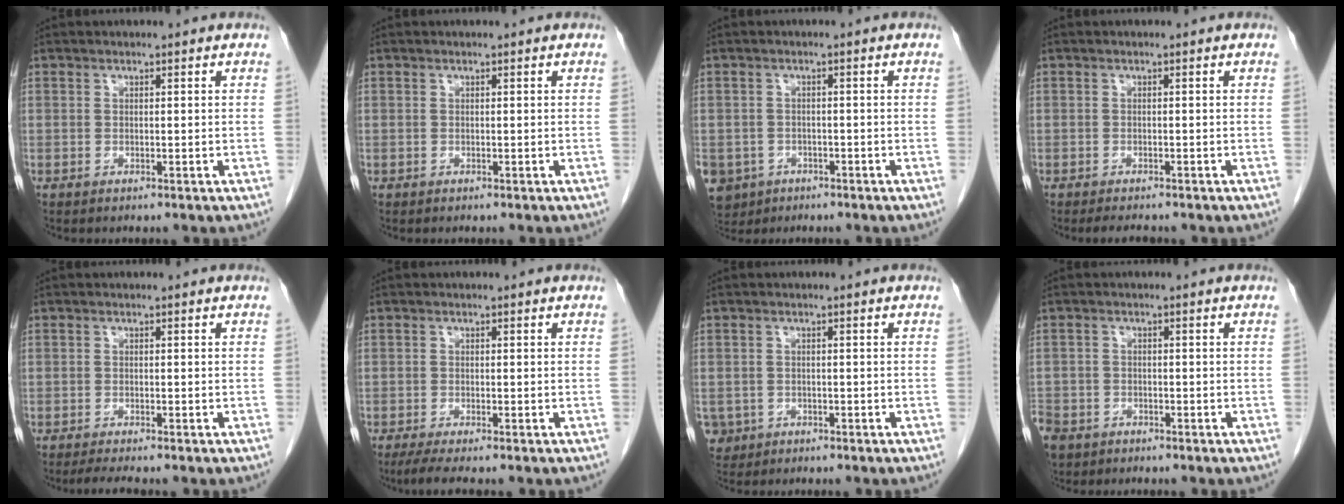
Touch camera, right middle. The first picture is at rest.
{"total": 0.0}
{"total": 8.3, "force": [-4.3, 6.8, 2.0], "torque": [-0.064, 0.000, -0.063]}
{"total": 2.2, "force": [-2.0, 0.5, 0.9], "torque": [-0.016, -0.006, -0.026]}
{"total": 2.1, "force": [-1.8, -0.3, 1.1], "torque": [-0.024, -0.007, -0.034]}
{"total": 3.3, "force": [-2.5, 0.0, 2.1], "torque": [-0.041, -0.010, -0.046]}
{"total": 3.7, "force": [-1.8, 3.2, 0.5], "torque": [-0.011, 0.004, -0.027]}
{"total": 9.1, "force": [-5.5, 6.6, 3.1], "torque": [-0.102, -0.007, -0.095]}